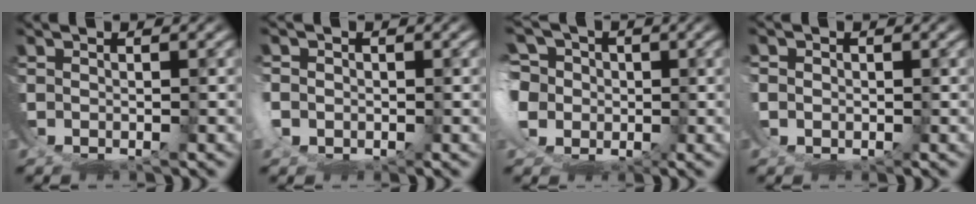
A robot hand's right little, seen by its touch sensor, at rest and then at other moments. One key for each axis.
{"total": 2.3, "fx": -0.8, "fy": 1.9, "fz": 1.0, "tx": -0.038, "ty": -0.009, "tz": -0.015}
{"total": 12.0, "fx": -1.1, "fy": 11.1, "fz": 4.4, "tx": -0.149, "ty": -0.036, "tz": -0.028}
{"total": 2.2, "fx": -0.4, "fy": 1.9, "fz": 1.0, "tx": -0.035, "ty": -0.009, "tz": -0.007}